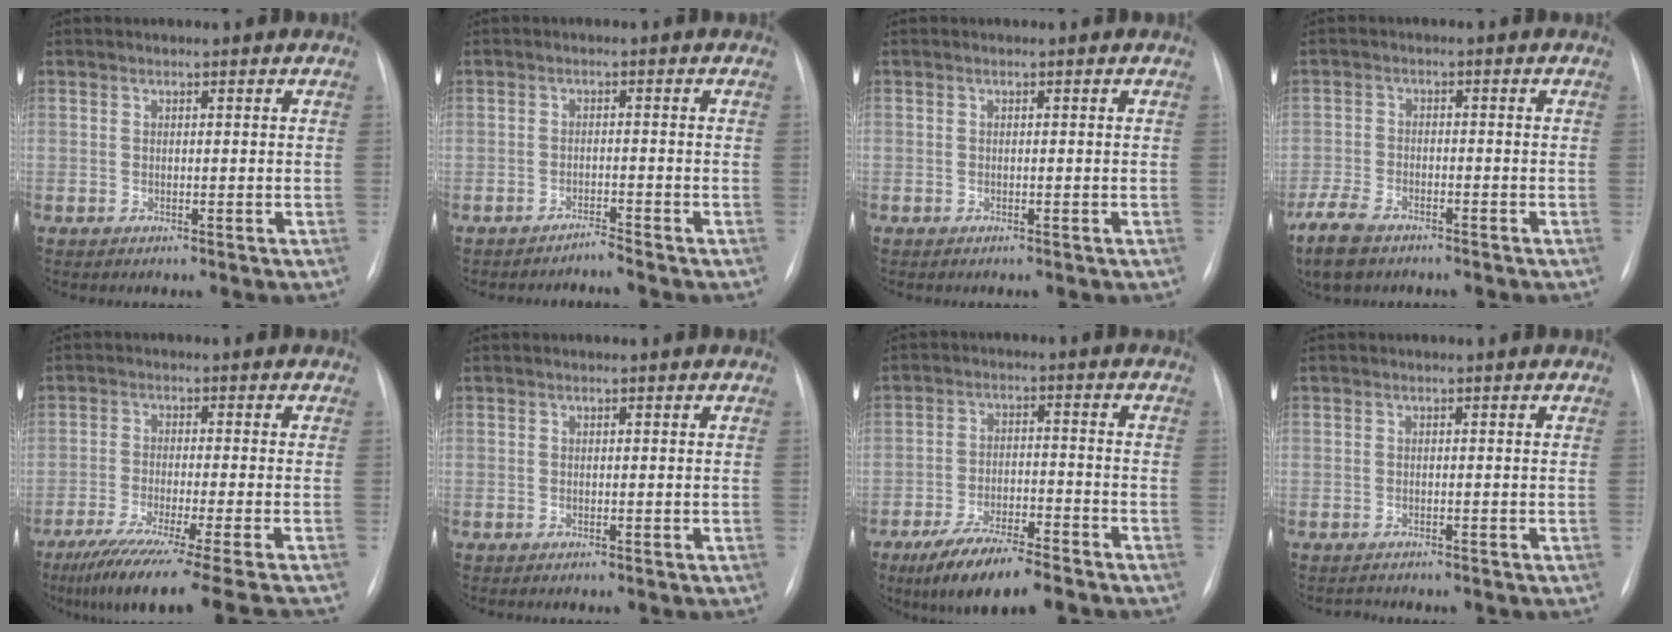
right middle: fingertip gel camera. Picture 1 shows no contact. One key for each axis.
{"total": 1.7, "fx": -1.6, "fy": -0.5, "fz": -0.3, "tx": 0.014, "ty": -0.007, "tz": -0.025}
{"total": 0.0}
{"total": 9.3, "fx": -6.9, "fy": 4.2, "fz": 4.6, "tx": -0.108, "ty": -0.014, "tz": -0.122}
{"total": 17.2, "fx": -14.0, "fy": -1.9, "fz": 9.8, "tx": -0.127, "ty": -0.059, "tz": -0.218}
{"total": 0.0}
{"total": 10.4, "fx": -7.8, "fy": 2.2, "fz": 6.5, "tx": -0.112, "ty": -0.019, "tz": -0.135}
{"total": 0.9, "fx": -0.7, "fy": 0.4, "fz": -0.3, "tx": 0.000, "ty": -0.002, "tz": -0.012}